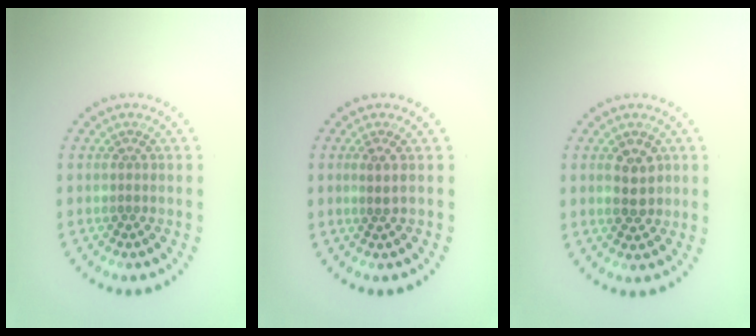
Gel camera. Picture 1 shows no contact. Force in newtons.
{"total": 1.0, "press": 0.7, "slide": 0.7}
{"total": 2.6, "press": 2.6, "slide": 0.3}